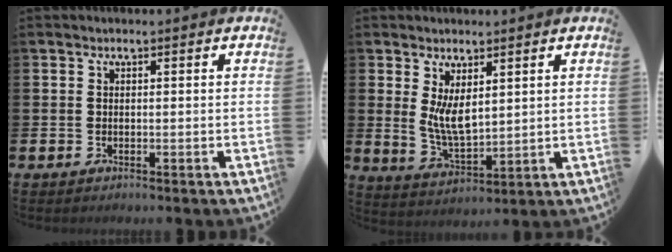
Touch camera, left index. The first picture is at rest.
{"total": 5.4, "force": [2.6, 2.2, 4.1], "torque": [-0.070, -0.022, 0.045]}